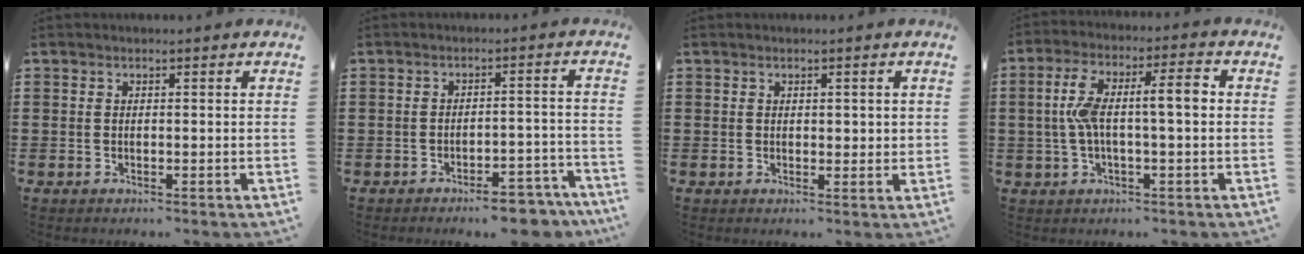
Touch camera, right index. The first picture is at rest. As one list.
[{"total": 5.7, "force": [-5.3, 0.9, 1.9], "torque": [-0.025, 0.008, -0.098]}, {"total": 1.1, "force": [0.4, 0.8, 0.6], "torque": [-0.006, 0.004, 0.004]}, {"total": 8.3, "force": [0.2, 2.3, 7.9], "torque": [-0.154, 0.012, -0.003]}]